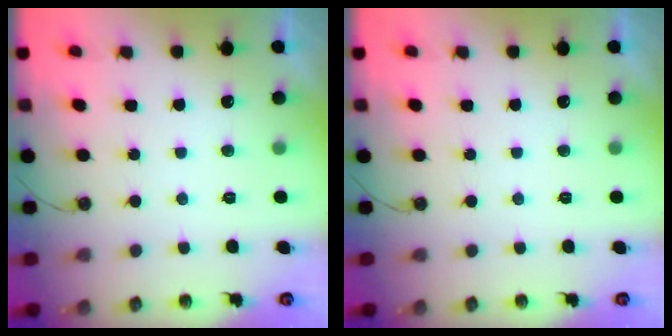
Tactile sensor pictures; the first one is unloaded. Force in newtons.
{"total": 0.0}